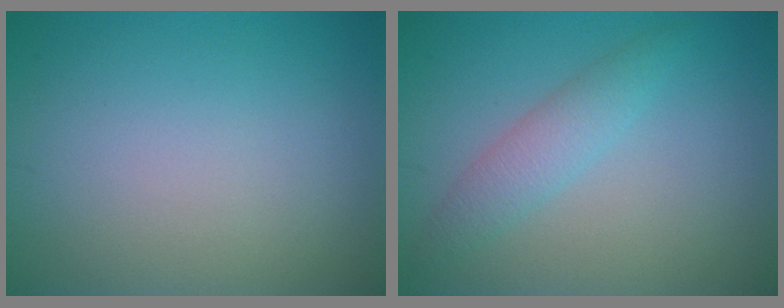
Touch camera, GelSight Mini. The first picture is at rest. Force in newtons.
{"total": 2.5, "press": 2.5, "slide": 0.1}